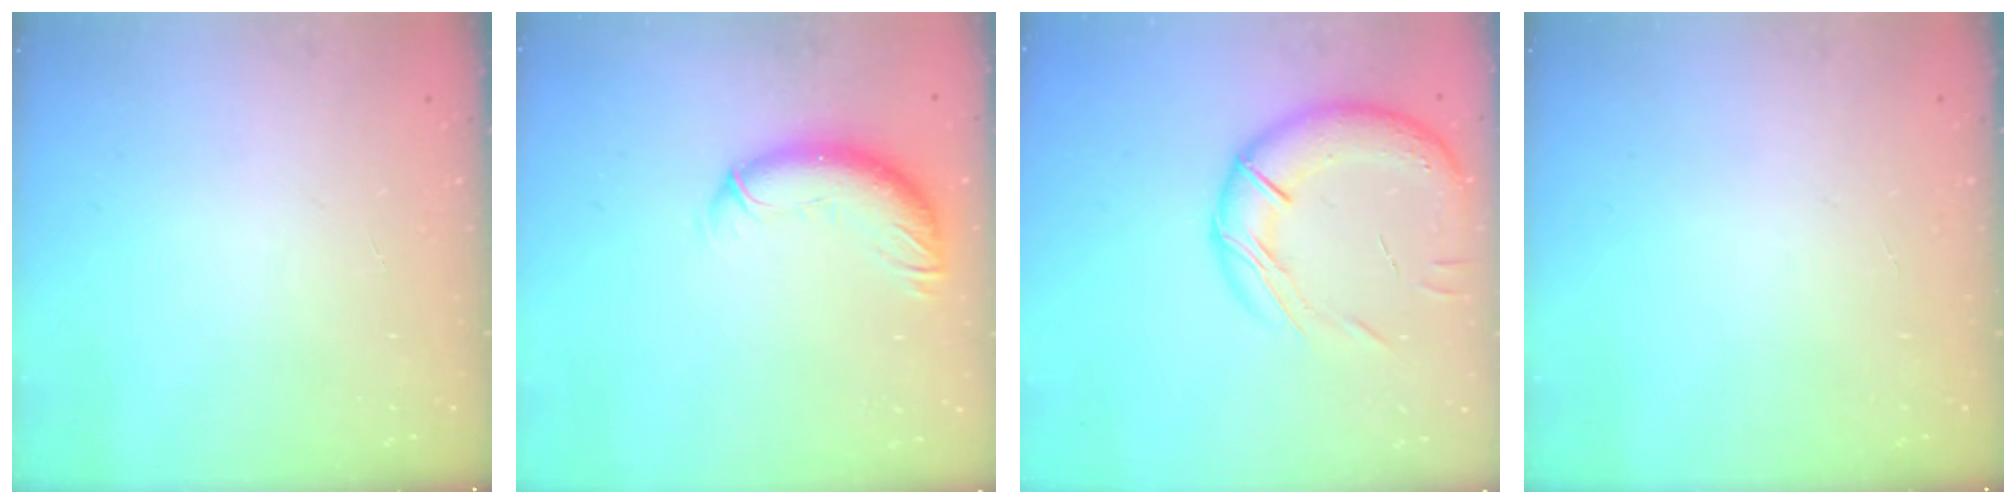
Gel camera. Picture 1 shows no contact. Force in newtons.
{"total": 10.7, "press": 10.6, "slide": 1.7}
{"total": 18.2, "press": 17.9, "slide": 3.6}
{"total": 0.0}